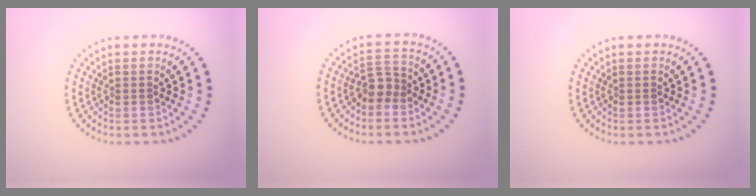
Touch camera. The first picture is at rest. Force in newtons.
{"total": 2.1, "press": 1.8, "slide": 1.2}
{"total": 0.0}